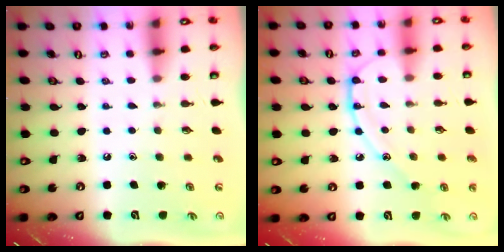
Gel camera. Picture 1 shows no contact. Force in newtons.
{"total": 9.9, "press": 9.9, "slide": 0.2}